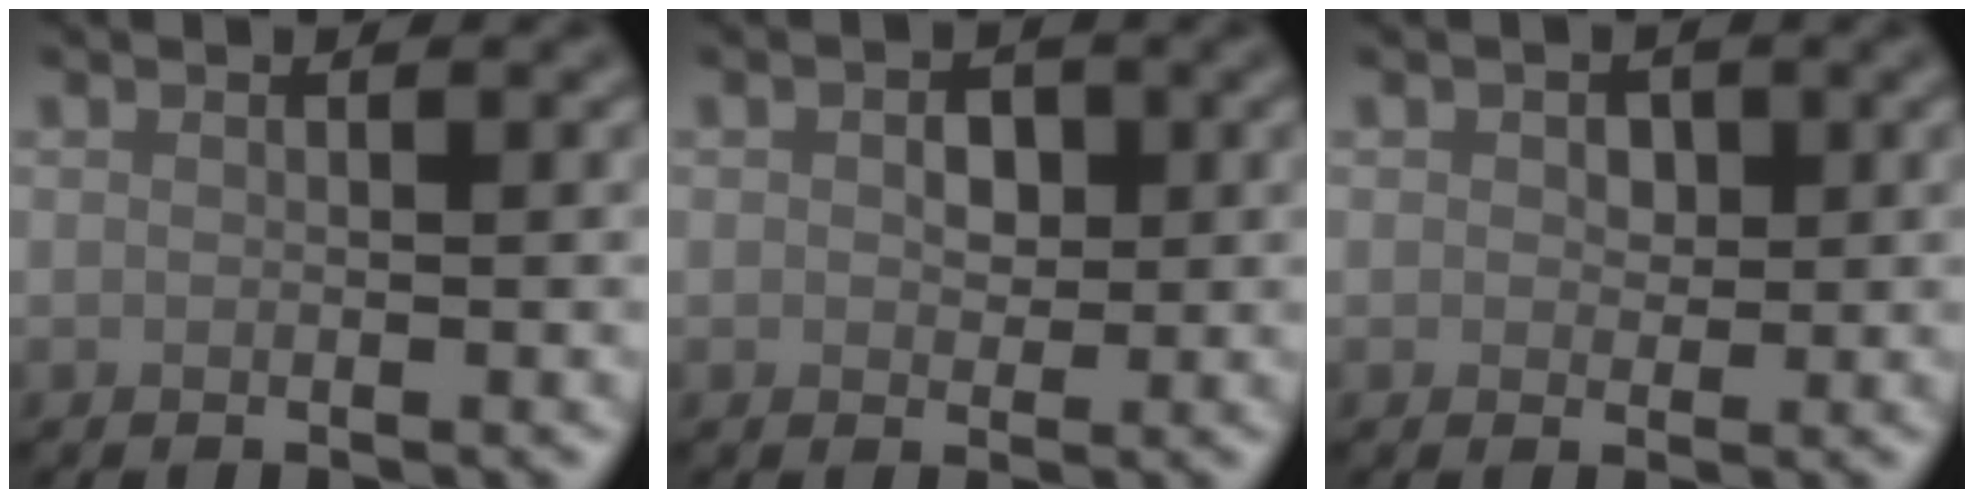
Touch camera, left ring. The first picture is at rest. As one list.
[{"total": 2.1, "force": [0.3, 1.5, 1.4], "torque": [-0.023, 0.000, 0.001]}, {"total": 1.5, "force": [0.4, 1.2, 0.8], "torque": [-0.014, -0.002, 0.004]}]